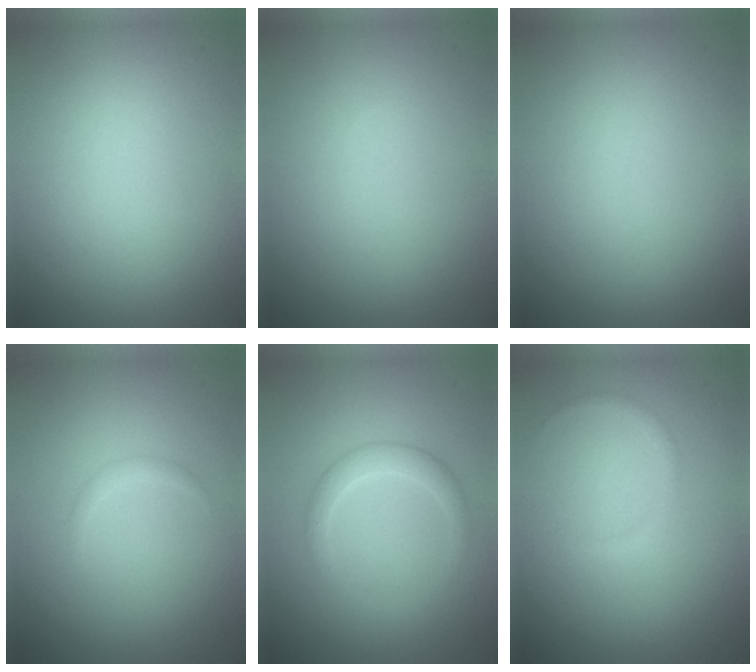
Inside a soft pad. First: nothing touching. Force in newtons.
{"total": 0.0}
{"total": 0.0}
{"total": 0.6, "press": 0.6, "slide": 0.0}
{"total": 2.1, "press": 2.1, "slide": 0.1}
{"total": 0.7, "press": 0.7, "slide": 0.1}